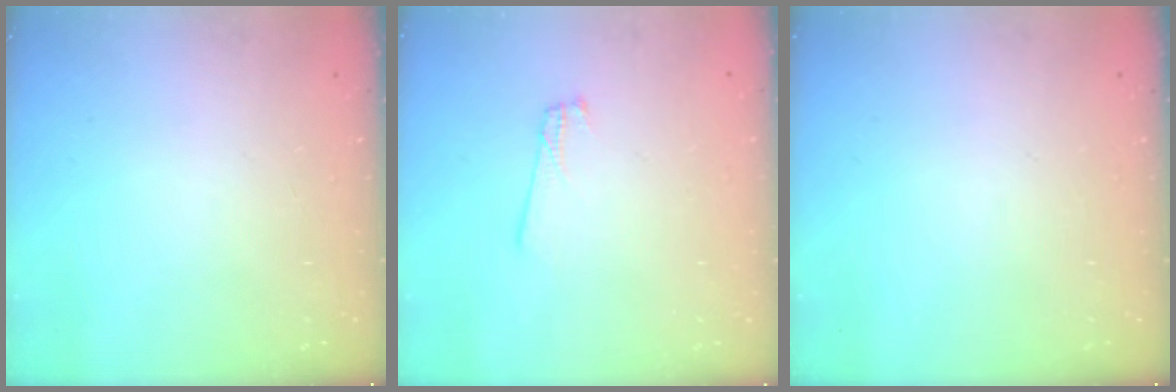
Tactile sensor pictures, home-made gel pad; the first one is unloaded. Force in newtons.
{"total": 1.3, "press": 1.3, "slide": 0.1}
{"total": 0.0}